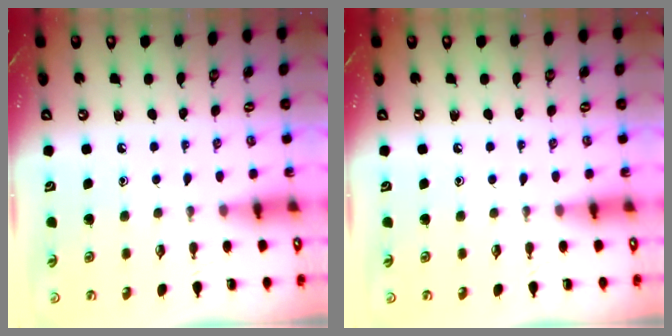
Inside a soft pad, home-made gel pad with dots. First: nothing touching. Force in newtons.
{"total": 0.0}